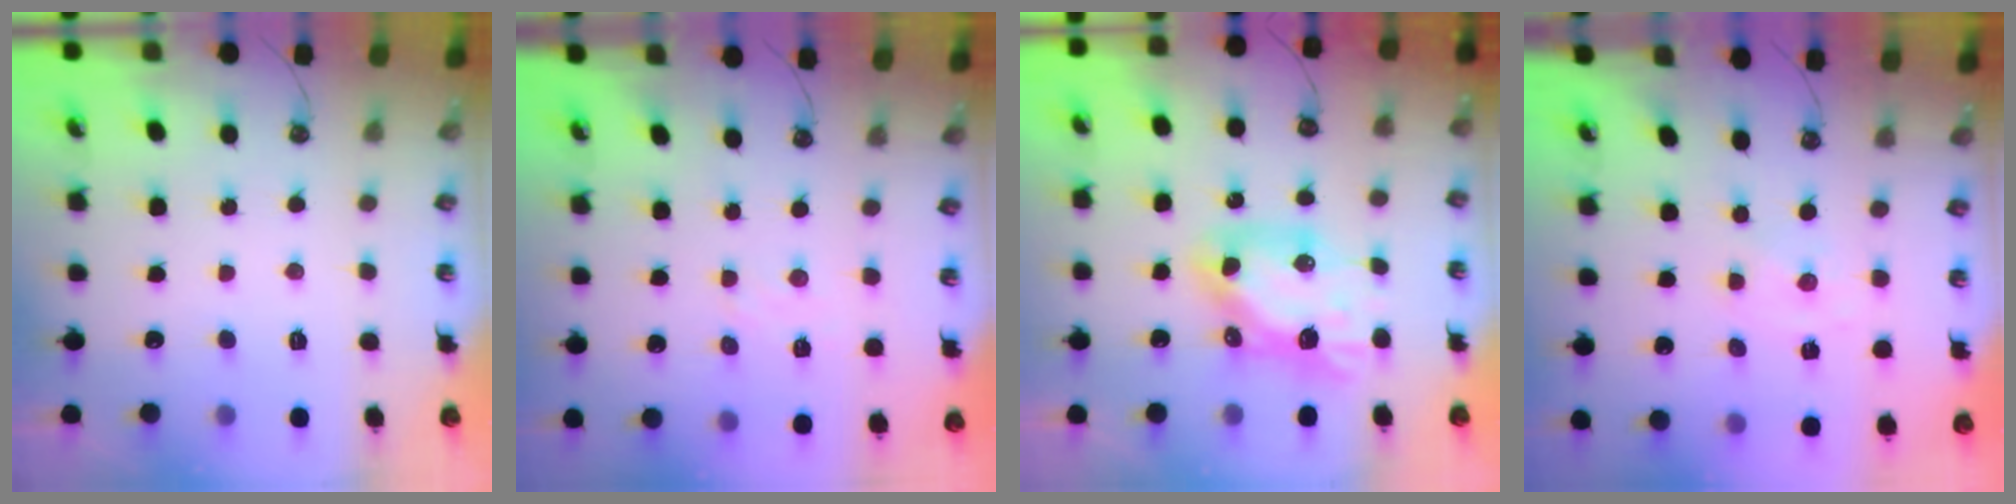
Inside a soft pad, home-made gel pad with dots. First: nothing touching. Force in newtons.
{"total": 2.5, "press": 2.5, "slide": 0.4}
{"total": 10.6, "press": 10.6, "slide": 1.1}
{"total": 0.0}